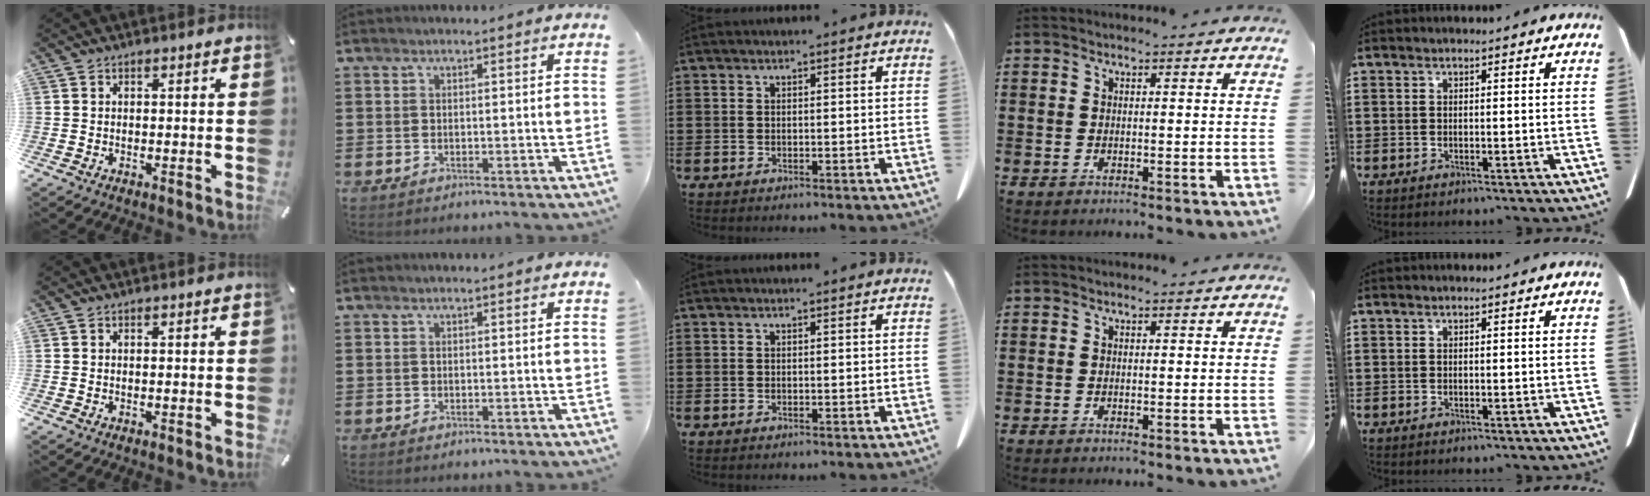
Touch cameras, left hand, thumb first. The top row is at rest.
{}